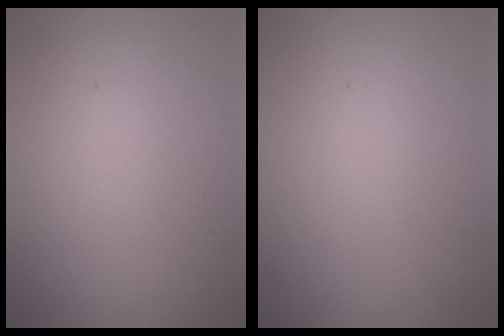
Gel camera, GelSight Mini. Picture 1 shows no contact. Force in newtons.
{"total": 0.0}